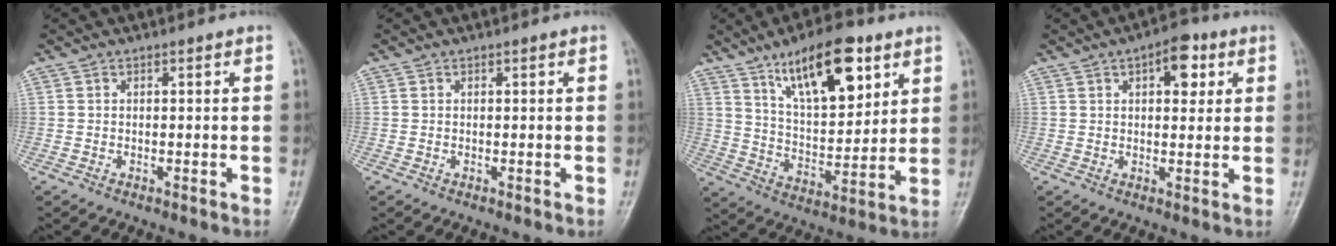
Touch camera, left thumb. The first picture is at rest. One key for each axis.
{"total": 0.0}
{"total": 16.6, "fx": 9.1, "fy": 6.7, "fz": 12.1, "tx": -0.160, "ty": -0.043, "tz": 0.156}
{"total": 6.6, "fx": 2.7, "fy": 3.4, "fz": 4.9, "tx": -0.040, "ty": -0.004, "tz": 0.029}